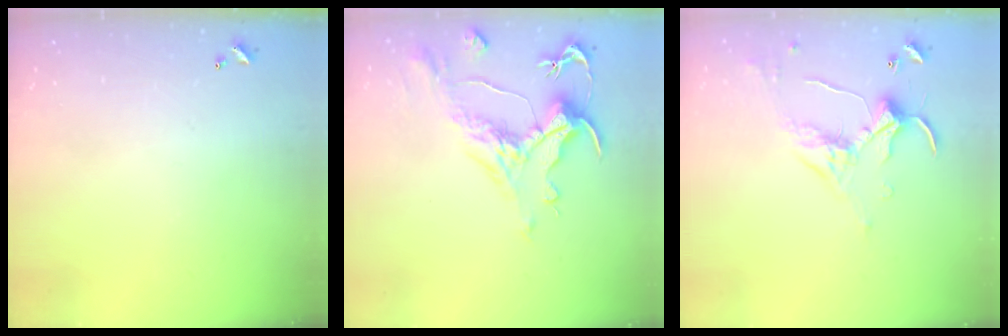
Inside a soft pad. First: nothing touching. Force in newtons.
{"total": 2.0, "press": 1.5, "slide": 1.4}
{"total": 1.2, "press": 0.8, "slide": 0.8}